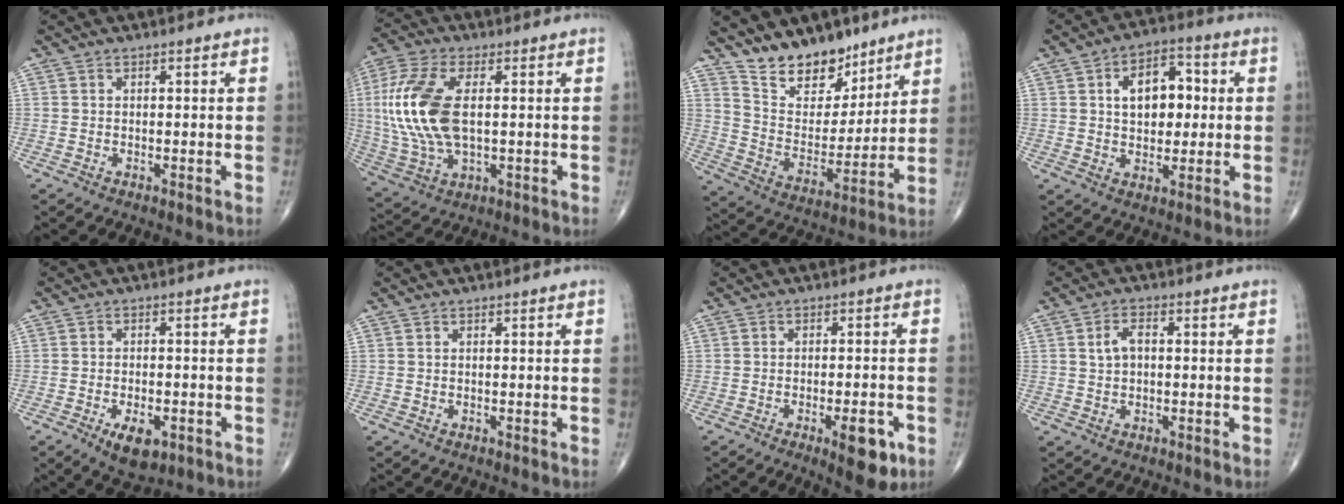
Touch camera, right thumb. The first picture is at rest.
{"total": 16.9, "force": [1.7, 8.5, 14.4], "torque": [-0.333, -0.002, 0.036]}
{"total": 13.6, "force": [10.8, 6.8, 5.0], "torque": [-0.043, -0.083, 0.201]}
{"total": 10.7, "force": [1.9, 6.8, 8.1], "torque": [-0.092, 0.010, 0.027]}
{"total": 6.5, "force": [-2.9, 3.2, 4.8], "torque": [-0.071, 0.004, -0.038]}
{"total": 0.0}
{"total": 7.5, "force": [-3.4, 2.4, 6.3], "torque": [-0.078, 0.002, -0.042]}
{"total": 3.6, "force": [0.5, 2.1, 2.8], "torque": [-0.053, 0.011, 0.007]}